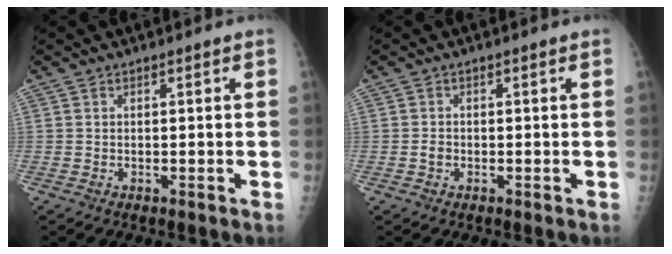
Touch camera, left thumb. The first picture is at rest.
{"total": 1.3, "force": [-0.5, 1.0, 0.6], "torque": [-0.004, 0.005, -0.008]}